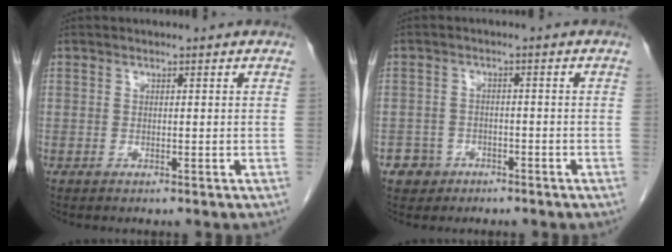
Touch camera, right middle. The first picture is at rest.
{"total": 3.3, "force": [-2.0, 2.7, 0.1], "torque": [-0.001, 0.013, -0.030]}